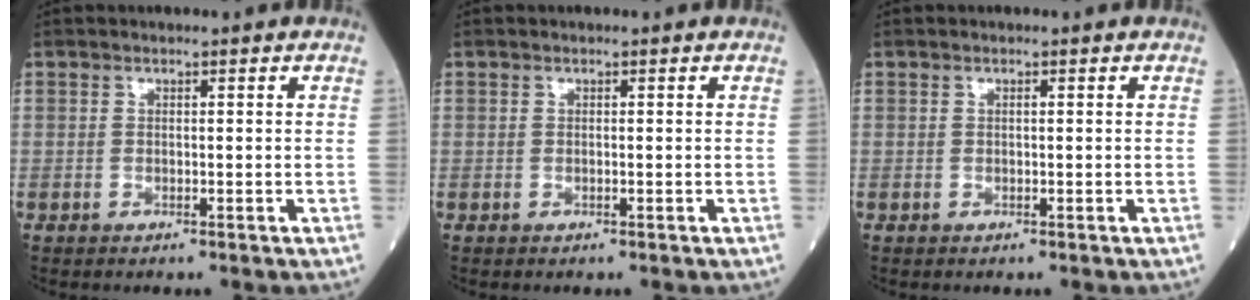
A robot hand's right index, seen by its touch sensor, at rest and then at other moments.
{"total": 0.0}
{"total": 0.0}